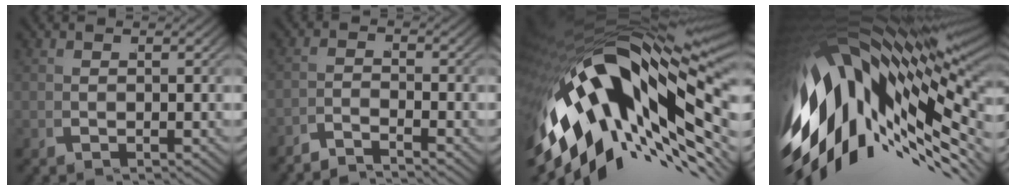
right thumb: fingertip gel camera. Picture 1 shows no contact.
{"total": 2.1, "force": [-2.1, 0.1, 0.2], "torque": [0.008, 0.002, -0.047]}
{"total": 24.3, "force": [-2.5, 12.2, 20.8], "torque": [-0.365, -0.018, -0.011]}
{"total": 26.1, "force": [-1.2, 14.3, 21.7], "torque": [-0.354, 0.011, -0.012]}